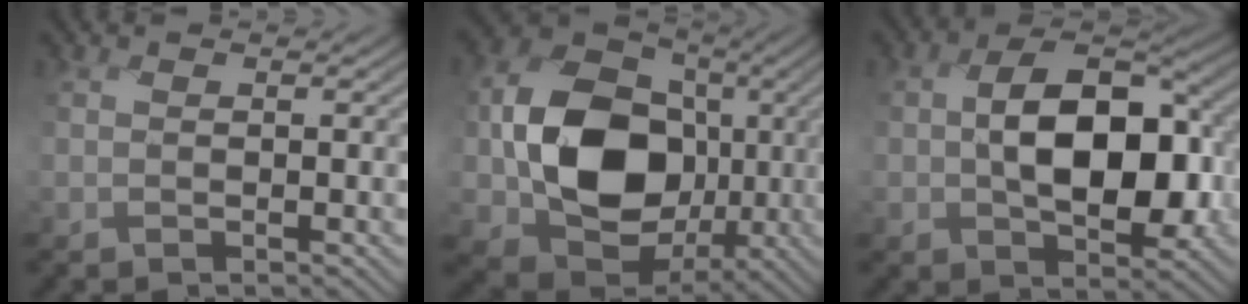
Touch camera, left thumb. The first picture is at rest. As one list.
[{"total": 14.0, "force": [-1.3, 11.3, 8.1], "torque": [-0.151, -0.016, -0.031]}, {"total": 11.2, "force": [-0.5, 7.0, 8.7], "torque": [-0.145, -0.003, -0.008]}]